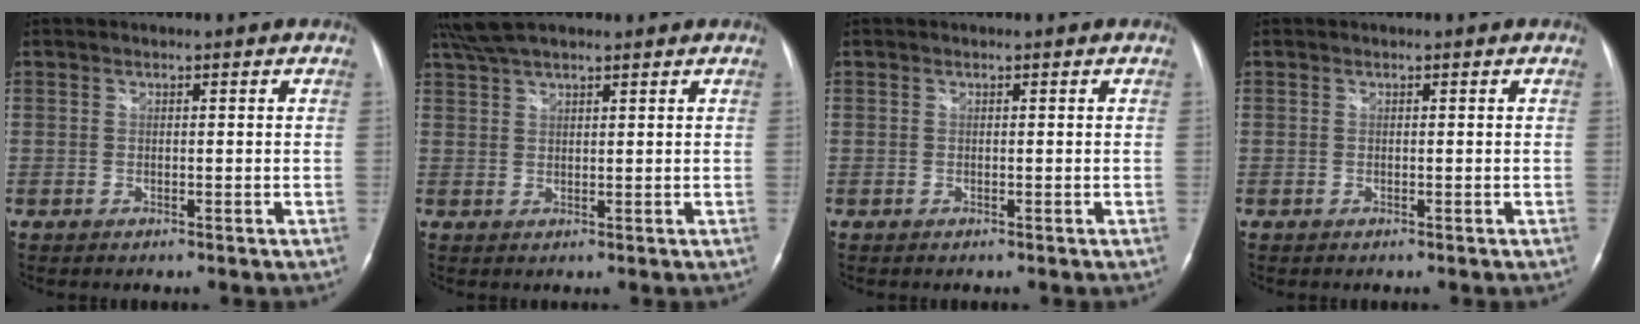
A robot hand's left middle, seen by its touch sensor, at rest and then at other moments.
{"total": 6.7, "force": [5.5, 1.6, 3.4], "torque": [-0.067, 0.034, 0.104]}
{"total": 0.0}
{"total": 0.0}